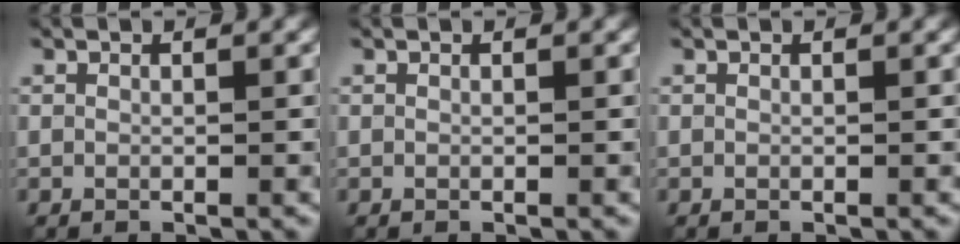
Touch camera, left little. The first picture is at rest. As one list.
[{"total": 0.0}, {"total": 0.0}]